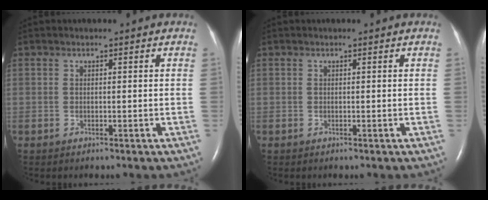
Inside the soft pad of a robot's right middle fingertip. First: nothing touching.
{"total": 0.0}